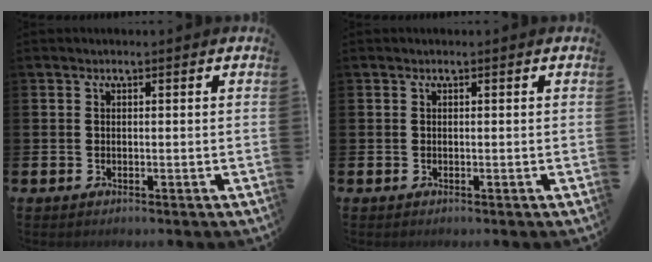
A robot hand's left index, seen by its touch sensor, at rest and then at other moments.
{"total": 0.0}